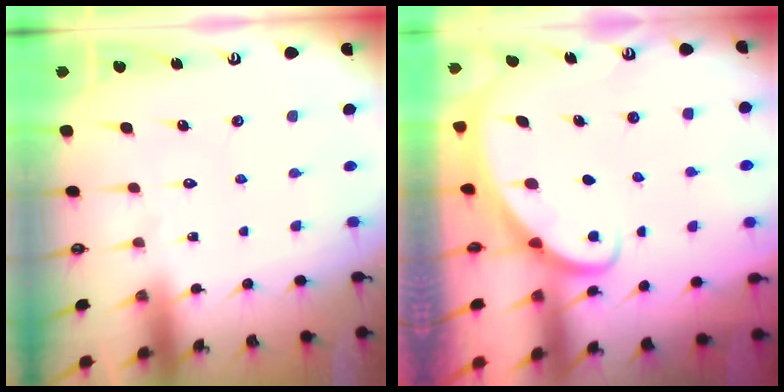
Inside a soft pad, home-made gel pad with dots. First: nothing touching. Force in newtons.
{"total": 2.3, "press": 2.3, "slide": 0.2}